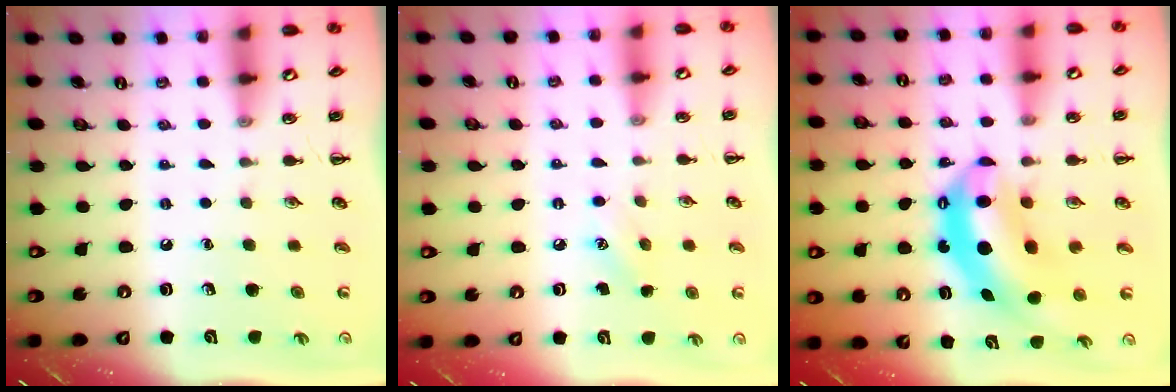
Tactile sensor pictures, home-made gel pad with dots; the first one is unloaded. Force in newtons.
{"total": 6.8, "press": 6.5, "slide": 1.7}
{"total": 8.9, "press": 8.6, "slide": 2.3}